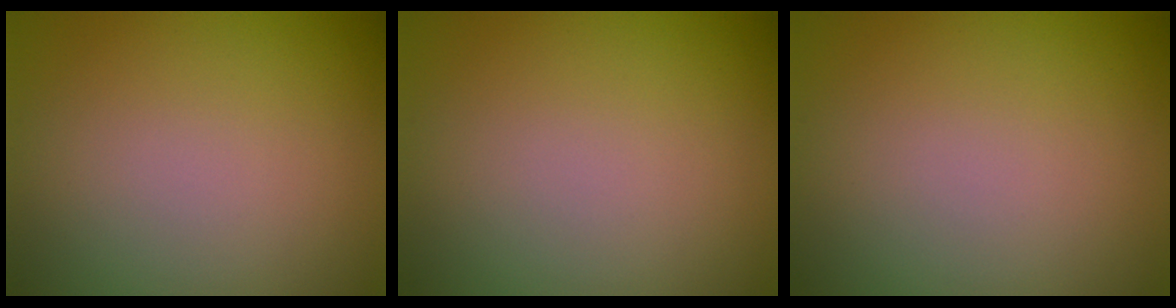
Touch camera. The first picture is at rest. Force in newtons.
{"total": 0.0}
{"total": 0.0}